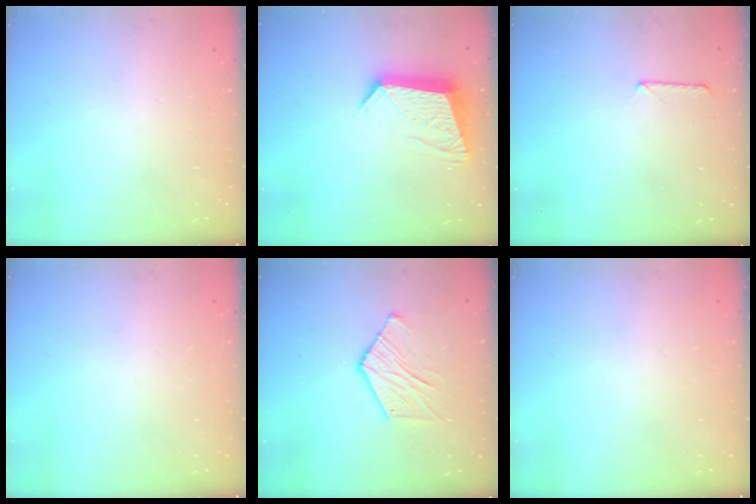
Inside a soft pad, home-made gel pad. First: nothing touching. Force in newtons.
{"total": 11.6, "press": 11.6, "slide": 1.1}
{"total": 6.8, "press": 6.8, "slide": 0.8}
{"total": 0.0}
{"total": 8.2, "press": 8.2, "slide": 0.2}
{"total": 0.0}